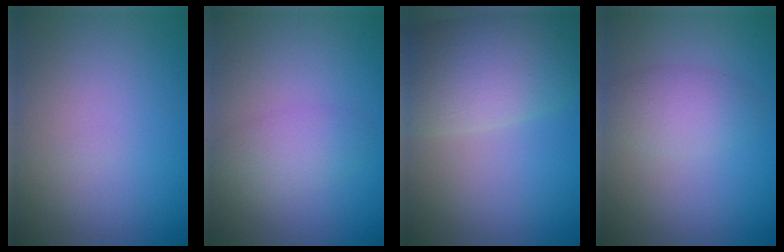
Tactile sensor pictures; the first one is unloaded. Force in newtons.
{"total": 2.4, "press": 2.4, "slide": 0.1}
{"total": 8.3, "press": 8.3, "slide": 0.5}
{"total": 2.6, "press": 2.6, "slide": 0.0}